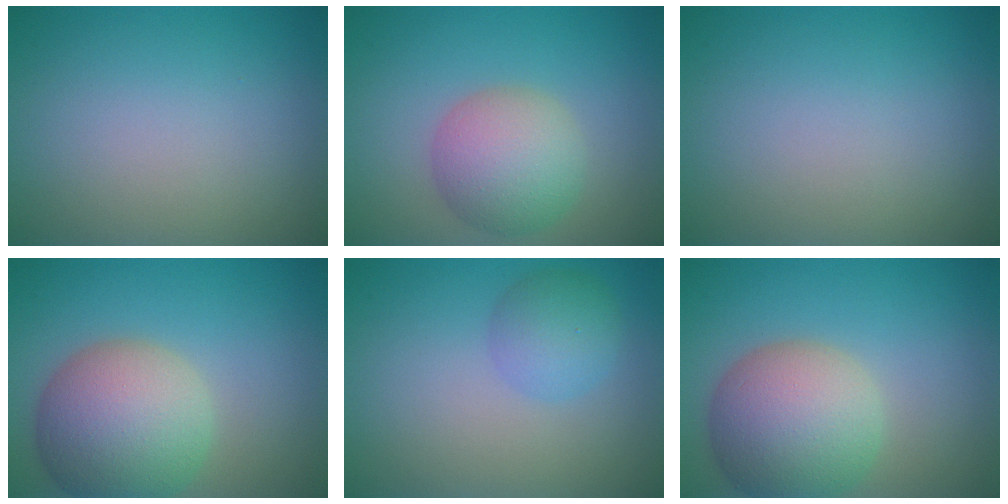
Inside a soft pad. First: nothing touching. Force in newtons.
{"total": 5.5, "press": 5.5, "slide": 0.0}
{"total": 0.0}
{"total": 9.0, "press": 9.0, "slide": 0.6}
{"total": 2.9, "press": 2.9, "slide": 0.1}
{"total": 8.4, "press": 8.4, "slide": 0.8}